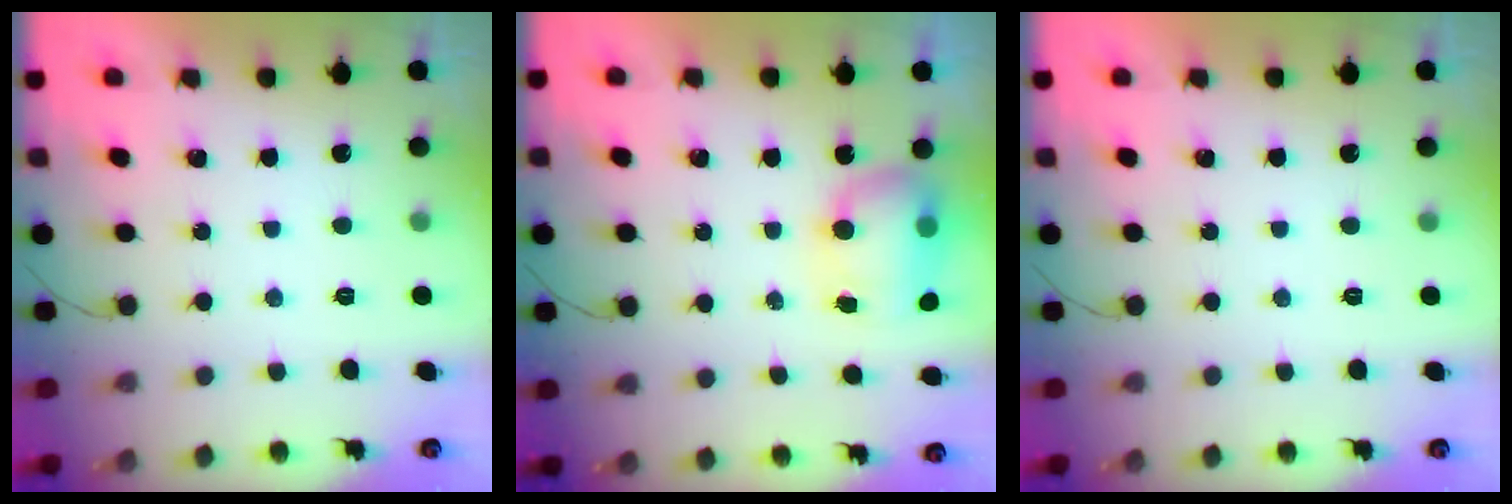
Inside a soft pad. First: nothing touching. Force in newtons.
{"total": 7.8, "press": 7.7, "slide": 1.1}
{"total": 0.0}